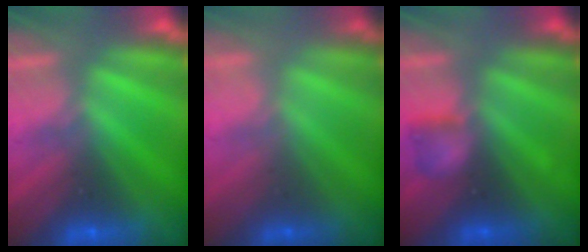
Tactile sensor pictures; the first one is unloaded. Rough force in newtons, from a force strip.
{"total": 1.9}
{"total": 2.1}